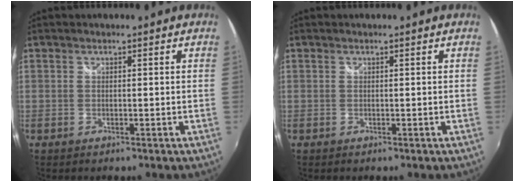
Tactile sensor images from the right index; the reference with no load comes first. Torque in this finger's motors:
{"motor_torque": [0.50, 0.53, 0.00, 0.00]}